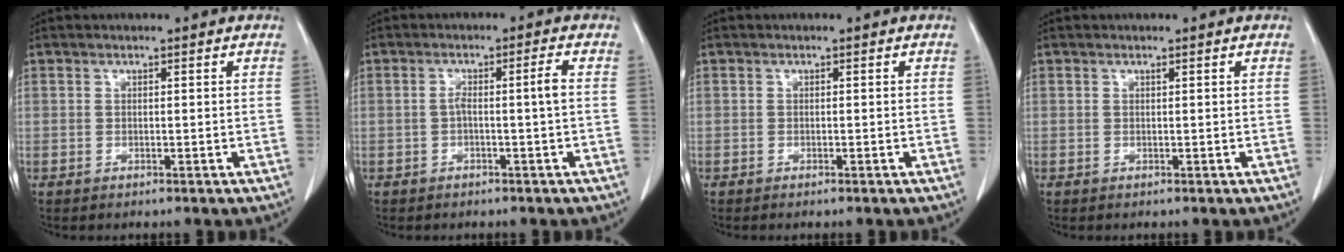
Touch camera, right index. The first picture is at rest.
{"total": 3.0, "force": [-0.4, -0.5, 2.9], "torque": [-0.053, 0.010, -0.004]}
{"total": 0.0}
{"total": 0.0}